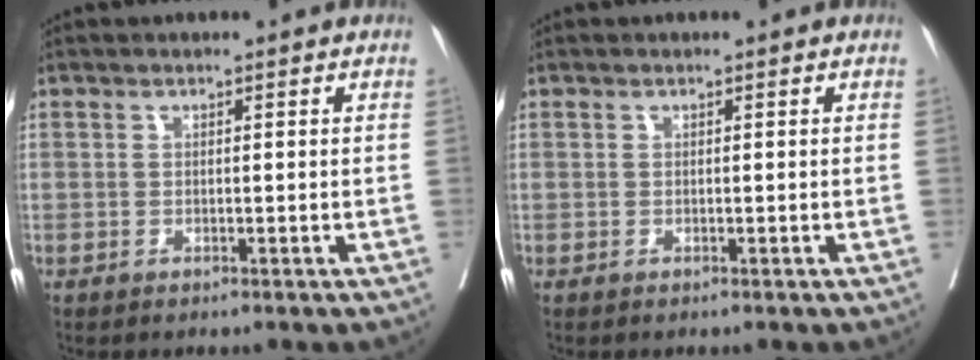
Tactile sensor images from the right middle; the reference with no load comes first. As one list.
[{"total": 0.0}]